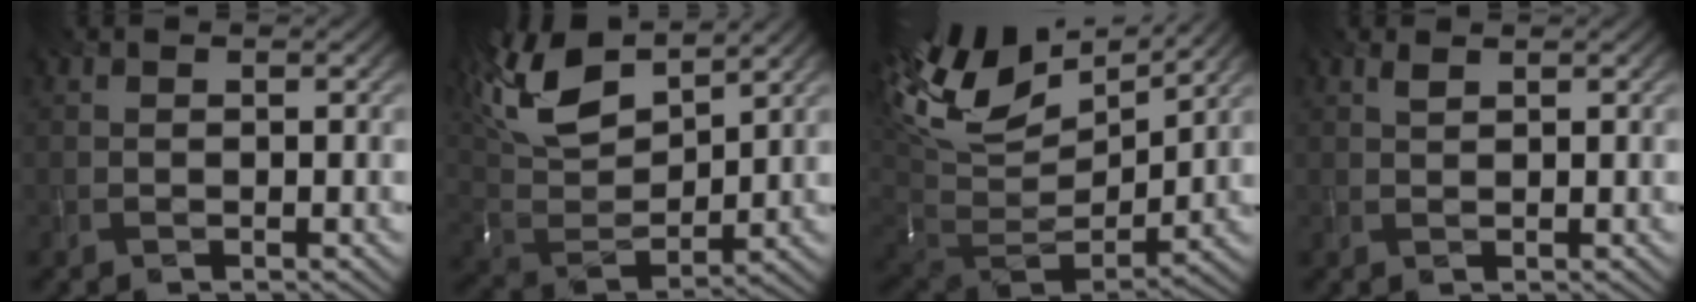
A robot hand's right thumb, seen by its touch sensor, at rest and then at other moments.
{"total": 14.1, "force": [8.9, 5.8, 9.3], "torque": [-0.233, 0.031, 0.165]}
{"total": 14.6, "force": [6.5, 8.6, 9.9], "torque": [-0.237, 0.023, 0.118]}
{"total": 0.9, "force": [0.7, 0.2, 0.5], "torque": [-0.018, 0.001, 0.015]}